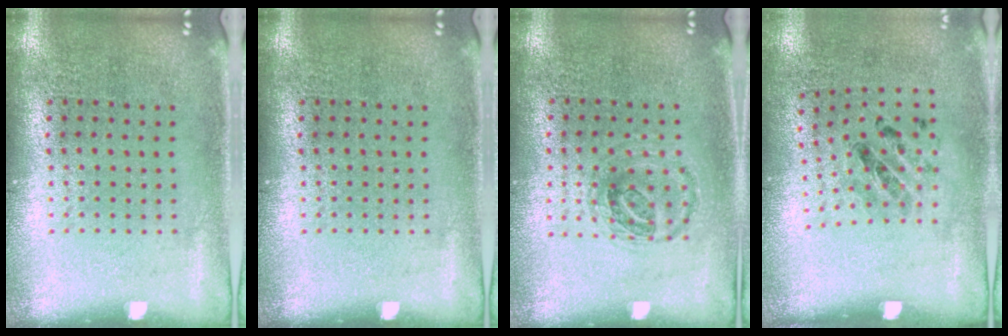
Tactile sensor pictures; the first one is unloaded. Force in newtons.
{"total": 0.0}
{"total": 0.9, "press": 0.9, "slide": 0.3}
{"total": 1.3, "press": 0.6, "slide": 1.2}